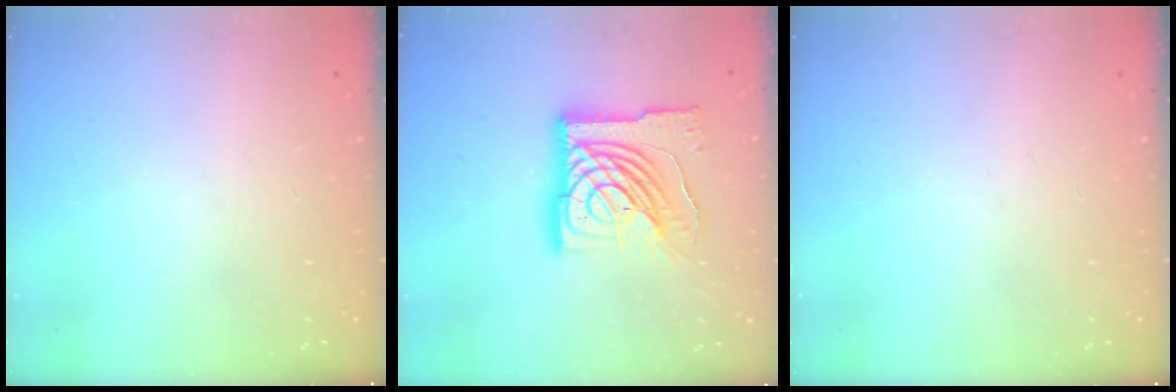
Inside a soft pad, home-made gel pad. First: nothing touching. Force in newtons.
{"total": 23.1, "press": 22.9, "slide": 2.5}
{"total": 0.0}